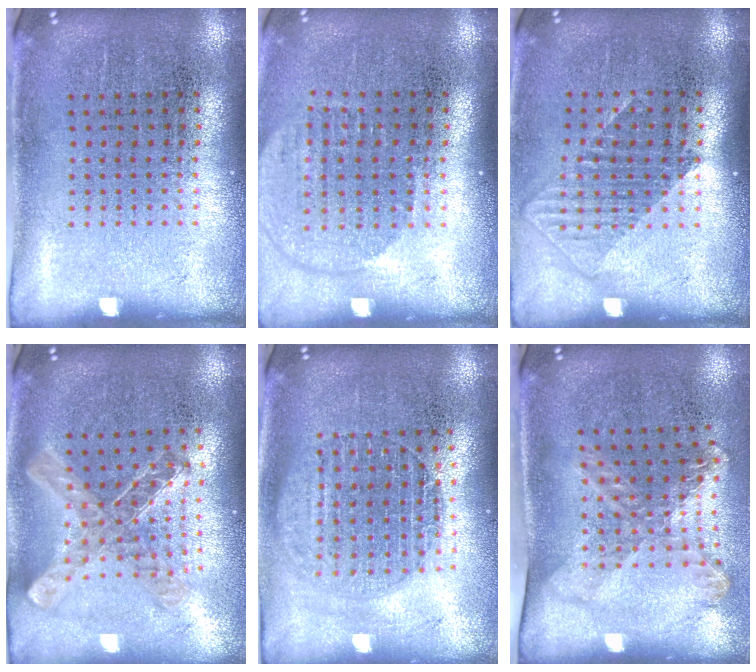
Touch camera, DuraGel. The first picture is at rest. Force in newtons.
{"total": 1.8, "press": 1.5, "slide": 0.9}
{"total": 1.2, "press": 1.0, "slide": 0.8}
{"total": 1.1, "press": 1.1, "slide": 0.2}
{"total": 1.6, "press": 1.4, "slide": 0.7}
{"total": 1.8, "press": 1.3, "slide": 1.2}